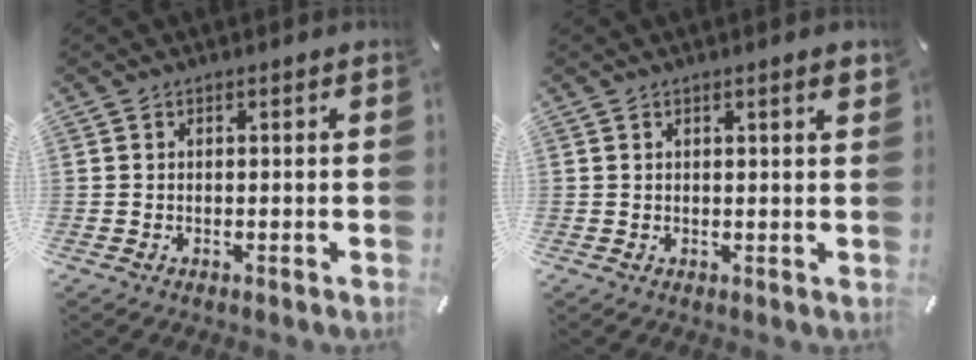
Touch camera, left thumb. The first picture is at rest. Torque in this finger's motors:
{"motor_torque": [0.42, -0.21, 0.37, -0.38, 0.00]}